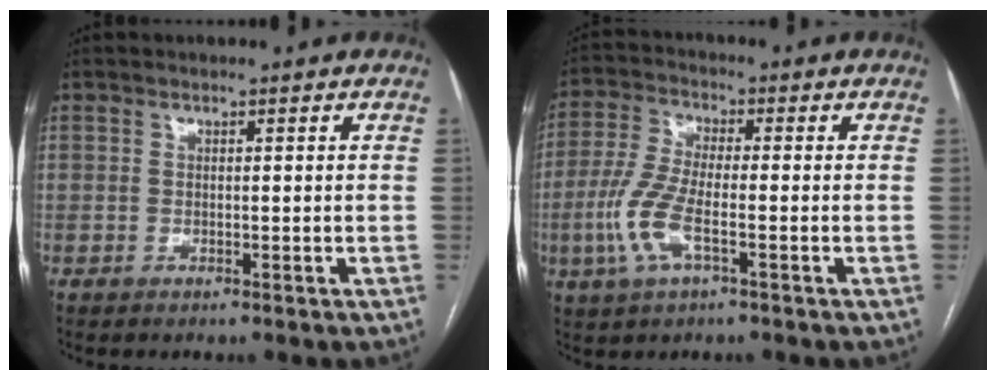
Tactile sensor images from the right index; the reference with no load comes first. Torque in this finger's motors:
{"motor_torque": [0.41, -0.22, 0.35, 0.17]}